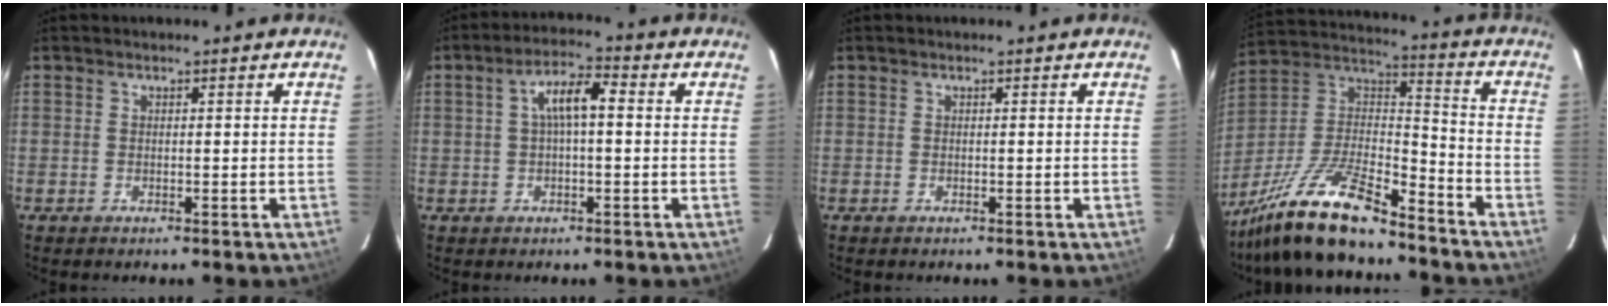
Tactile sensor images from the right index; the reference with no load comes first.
{"total": 5.7, "force": [0.5, 1.8, 5.4], "torque": [-0.104, 0.018, 0.011]}
{"total": 0.0}
{"total": 19.6, "force": [-15.1, 4.6, 11.7], "torque": [-0.250, -0.010, -0.274]}